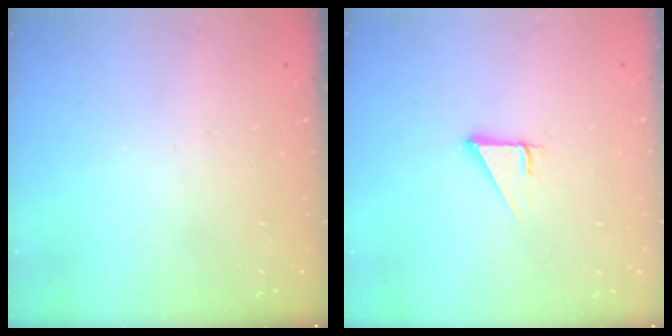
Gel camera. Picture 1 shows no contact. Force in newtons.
{"total": 2.7, "press": 2.7, "slide": 0.0}